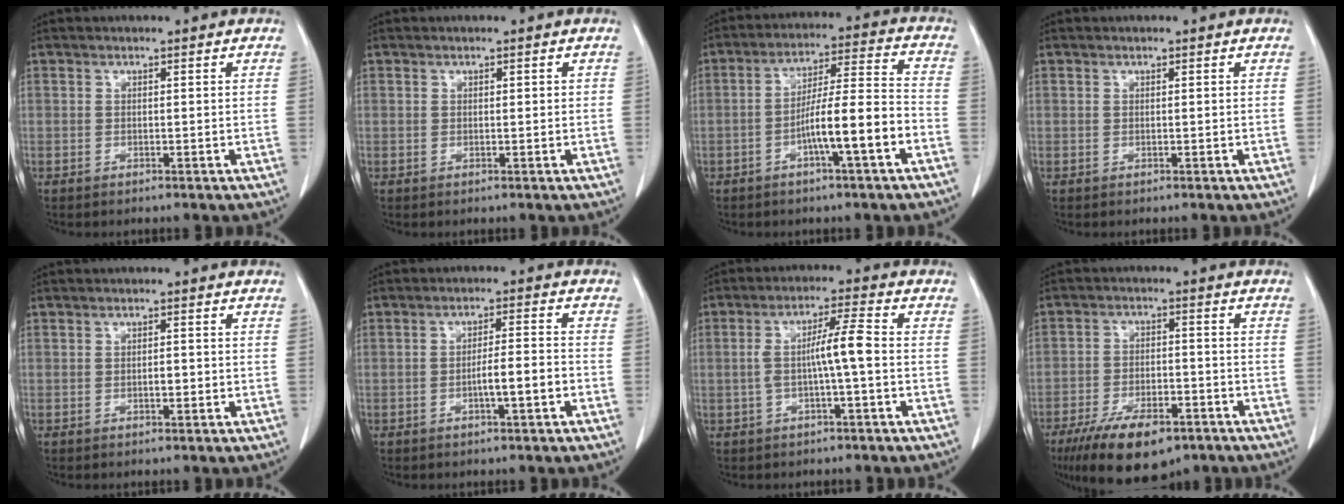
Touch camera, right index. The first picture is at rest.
{"total": 0.9, "force": [0.1, 0.6, 0.7], "torque": [-0.019, 0.006, 0.003]}
{"total": 11.2, "force": [-4.3, 0.5, 10.3], "torque": [-0.177, 0.018, -0.069]}
{"total": 0.0}
{"total": 1.7, "force": [-0.4, 0.8, 1.5], "torque": [-0.030, 0.001, -0.004]}
{"total": 5.2, "force": [-1.8, 0.7, 4.8], "torque": [-0.087, 0.010, -0.026]}
{"total": 6.5, "force": [-0.7, 0.5, 6.4], "torque": [-0.122, 0.020, -0.009]}
{"total": 14.1, "force": [-9.1, 5.7, 9.1], "torque": [-0.165, -0.009, -0.146]}